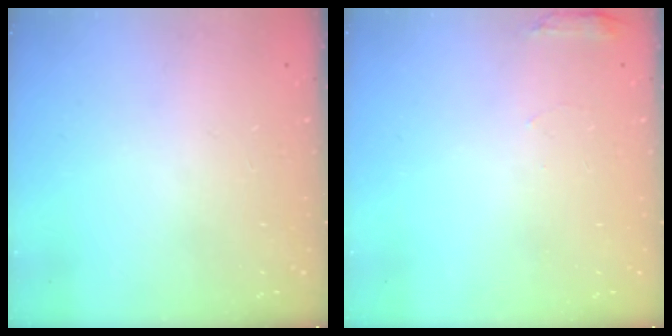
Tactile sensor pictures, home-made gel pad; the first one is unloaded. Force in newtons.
{"total": 5.2, "press": 5.0, "slide": 1.3}